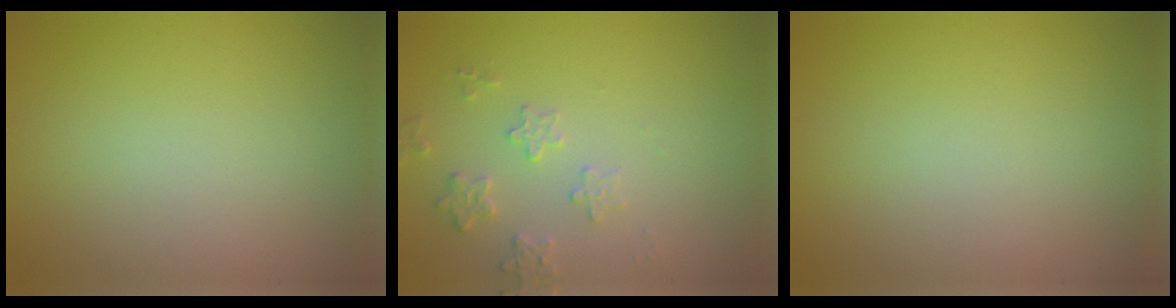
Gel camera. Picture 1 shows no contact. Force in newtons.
{"total": 2.2, "press": 2.1, "slide": 0.4}
{"total": 0.0}